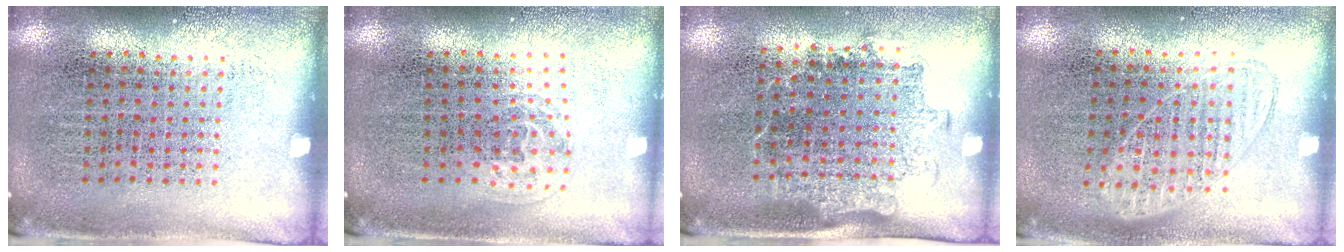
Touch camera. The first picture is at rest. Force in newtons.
{"total": 1.0, "press": 0.6, "slide": 0.7}
{"total": 1.4, "press": 1.2, "slide": 0.8}
{"total": 1.0, "press": 0.9, "slide": 0.4}